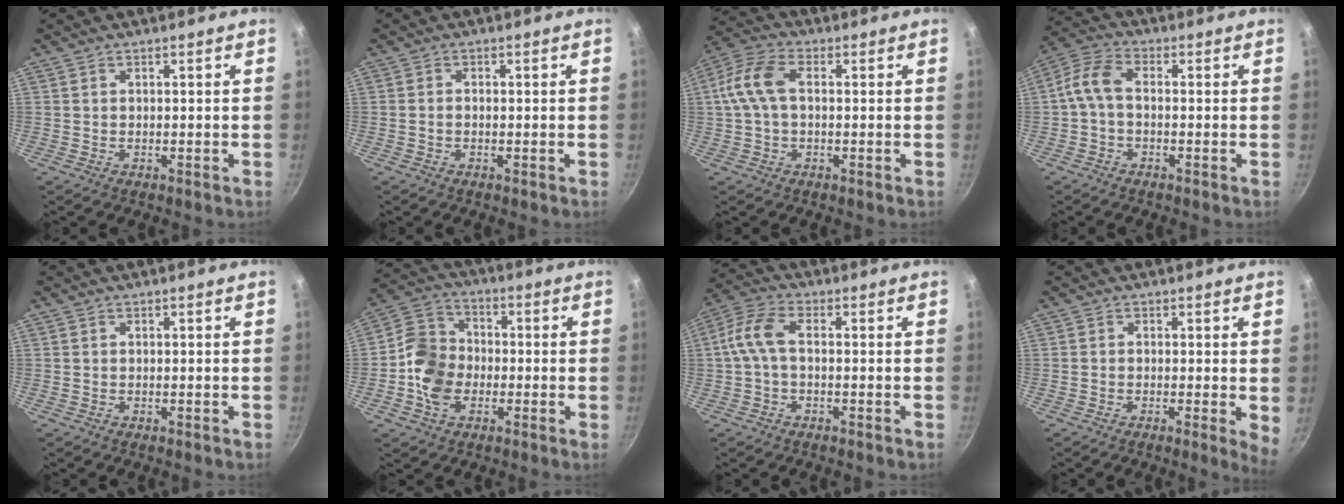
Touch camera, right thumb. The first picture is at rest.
{"total": 1.0, "force": [-0.3, 0.7, 0.7], "torque": [-0.015, 0.005, -0.007]}
{"total": 9.0, "force": [0.7, 5.5, 7.1], "torque": [-0.150, 0.025, 0.002]}
{"total": 6.1, "force": [-0.8, 3.8, 4.7], "torque": [-0.106, 0.029, -0.031]}
{"total": 0.0}
{"total": 10.9, "force": [-2.2, 8.4, 6.6], "torque": [-0.106, 0.024, -0.062]}
{"total": 6.7, "force": [-0.3, 3.6, 5.6], "torque": [-0.133, 0.026, -0.019]}
{"total": 3.5, "force": [-0.2, 0.9, 3.4], "torque": [-0.042, -0.008, -0.007]}